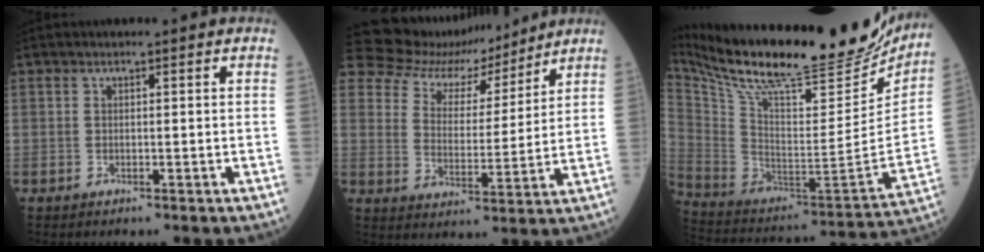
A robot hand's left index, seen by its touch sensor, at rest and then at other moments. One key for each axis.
{"total": 11.7, "fx": 11.2, "fy": 3.3, "fz": 1.3, "tx": -0.034, "ty": 0.007, "tz": 0.188}
{"total": 33.0, "fx": 28.0, "fy": 6.8, "fz": 16.2, "tx": -0.295, "ty": -0.059, "tz": 0.411}